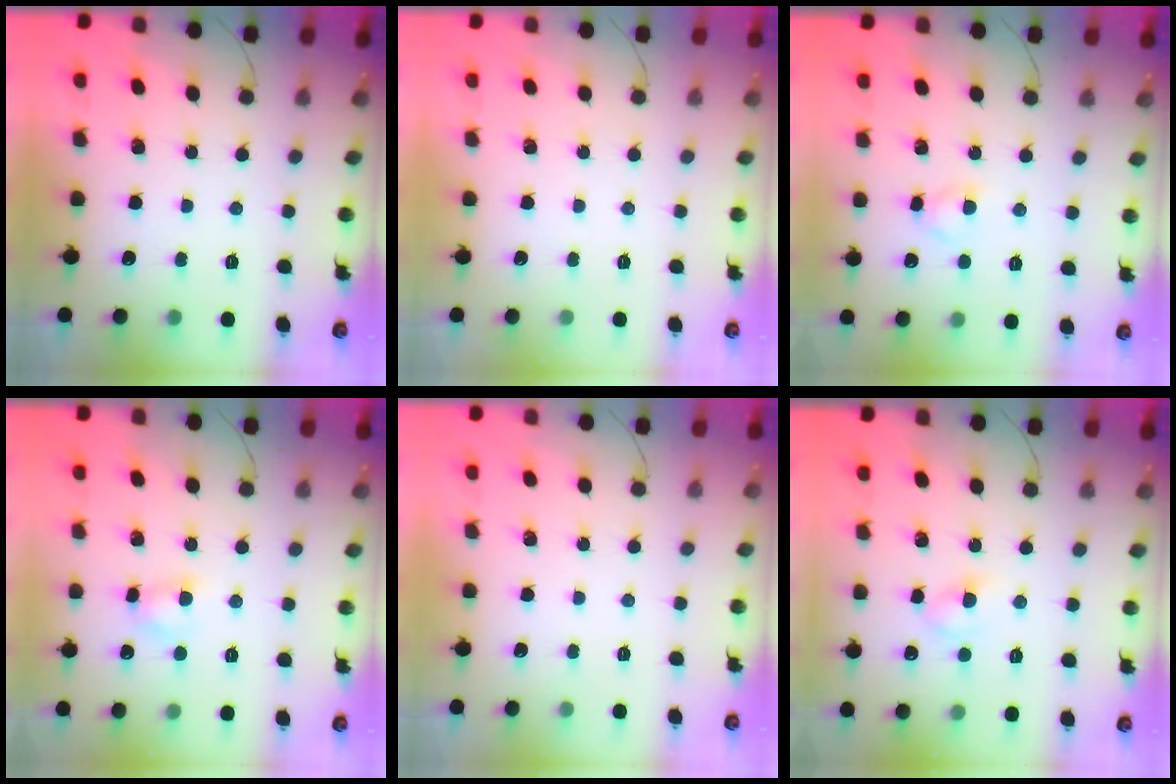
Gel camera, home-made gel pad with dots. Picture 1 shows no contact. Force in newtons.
{"total": 0.0}
{"total": 2.8, "press": 2.7, "slide": 0.8}
{"total": 3.2, "press": 3.1, "slide": 0.8}
{"total": 0.0}
{"total": 3.0, "press": 2.7, "slide": 1.2}